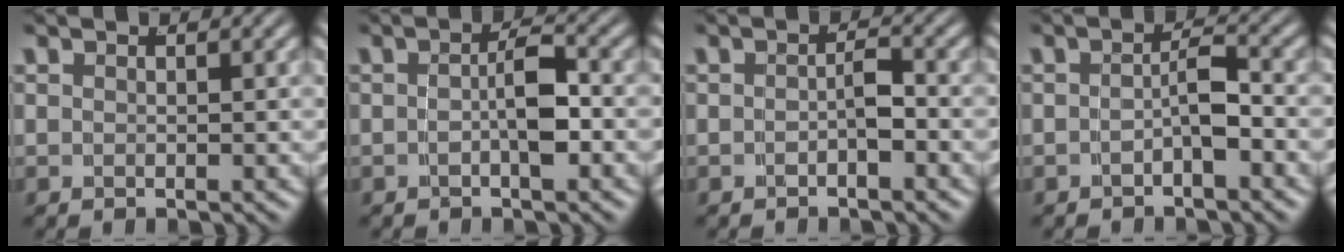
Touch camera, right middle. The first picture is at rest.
{"total": 2.4, "force": [-0.8, 0.2, 2.3], "torque": [-0.035, -0.005, -0.008]}
{"total": 1.4, "force": [-1.0, 0.2, 1.0], "torque": [-0.013, -0.003, -0.013]}
{"total": 2.1, "force": [-1.3, 0.2, 1.6], "torque": [-0.023, -0.005, -0.017]}